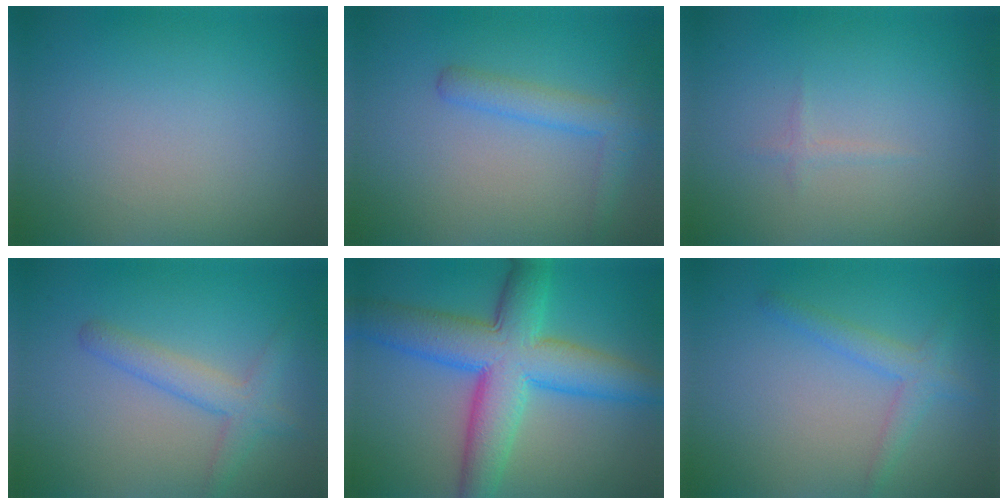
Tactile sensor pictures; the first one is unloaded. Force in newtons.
{"total": 2.5, "press": 2.5, "slide": 0.0}
{"total": 0.6, "press": 0.6, "slide": 0.0}
{"total": 2.9, "press": 2.8, "slide": 0.2}
{"total": 9.8, "press": 9.8, "slide": 0.3}
{"total": 2.2, "press": 2.2, "slide": 0.1}